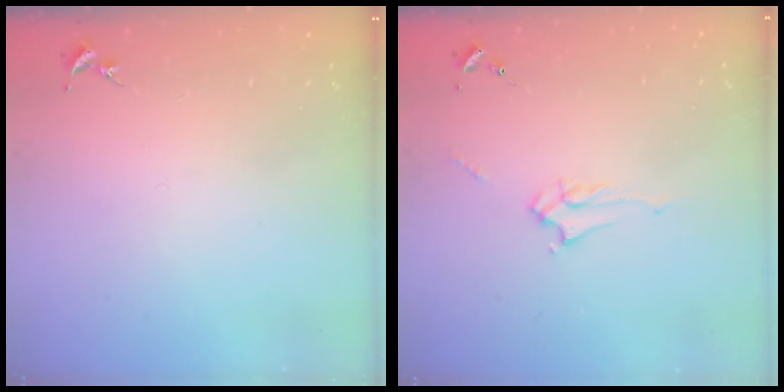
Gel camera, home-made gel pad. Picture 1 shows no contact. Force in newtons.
{"total": 2.2, "press": 2.2, "slide": 0.1}